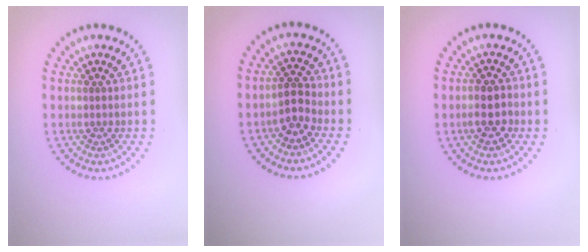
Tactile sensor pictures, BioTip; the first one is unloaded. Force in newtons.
{"total": 2.2, "press": 2.1, "slide": 0.8}
{"total": 2.5, "press": 2.4, "slide": 0.6}